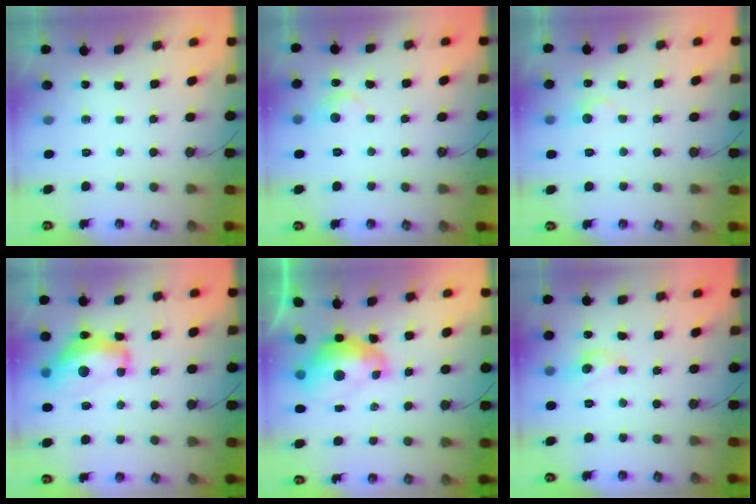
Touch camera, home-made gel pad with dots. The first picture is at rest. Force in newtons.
{"total": 1.2, "press": 0.5, "slide": 1.1}
{"total": 1.0, "press": 0.7, "slide": 0.8}
{"total": 8.8, "press": 8.7, "slide": 1.0}
{"total": 2.6, "press": 2.5, "slide": 0.7}
{"total": 1.5, "press": 1.5, "slide": 0.2}